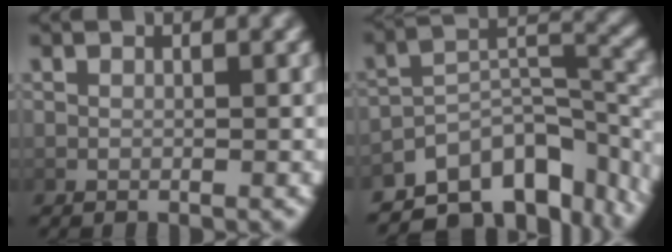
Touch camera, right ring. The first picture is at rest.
{"total": 11.6, "force": [-6.5, 6.6, 7.1], "torque": [-0.098, -0.020, -0.093]}